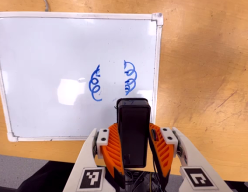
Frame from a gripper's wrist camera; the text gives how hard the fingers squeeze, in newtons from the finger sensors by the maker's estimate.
{"total": 5.9, "left": 4.7, "right": 7.1}